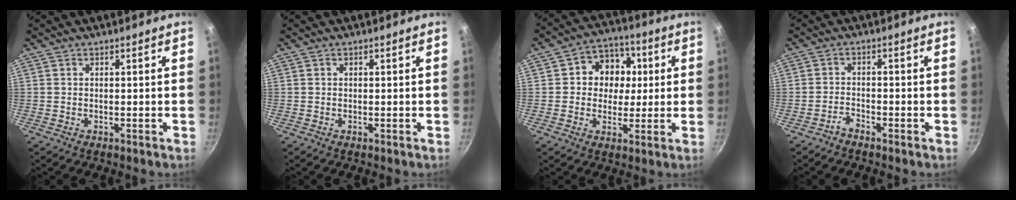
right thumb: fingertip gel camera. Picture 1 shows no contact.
{"total": 0.0}
{"total": 10.4, "force": [1.6, 9.1, 4.9], "torque": [-0.029, 0.005, 0.014]}
{"total": 1.9, "force": [-1.8, 0.6, 0.5], "torque": [-0.009, 0.017, -0.035]}